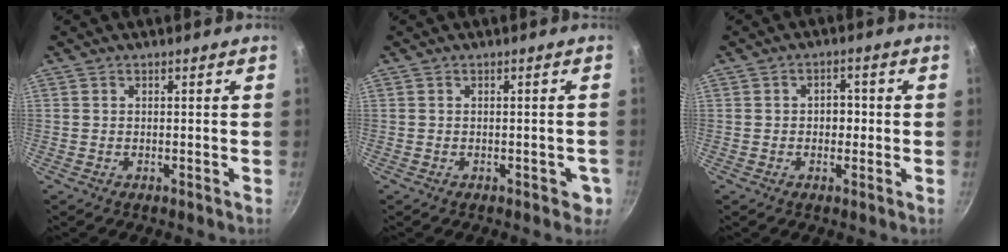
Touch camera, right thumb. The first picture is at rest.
{"total": 2.7, "force": [-1.0, 1.6, 1.9], "torque": [-0.005, 0.010, -0.007]}
{"total": 3.6, "force": [-0.2, 2.8, 2.2], "torque": [-0.008, 0.010, -0.006]}